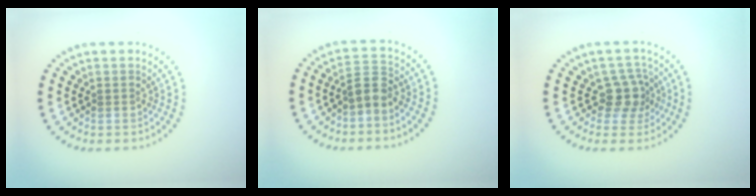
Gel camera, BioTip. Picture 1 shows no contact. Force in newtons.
{"total": 2.1, "press": 1.8, "slide": 1.1}
{"total": 2.8, "press": 2.1, "slide": 1.8}